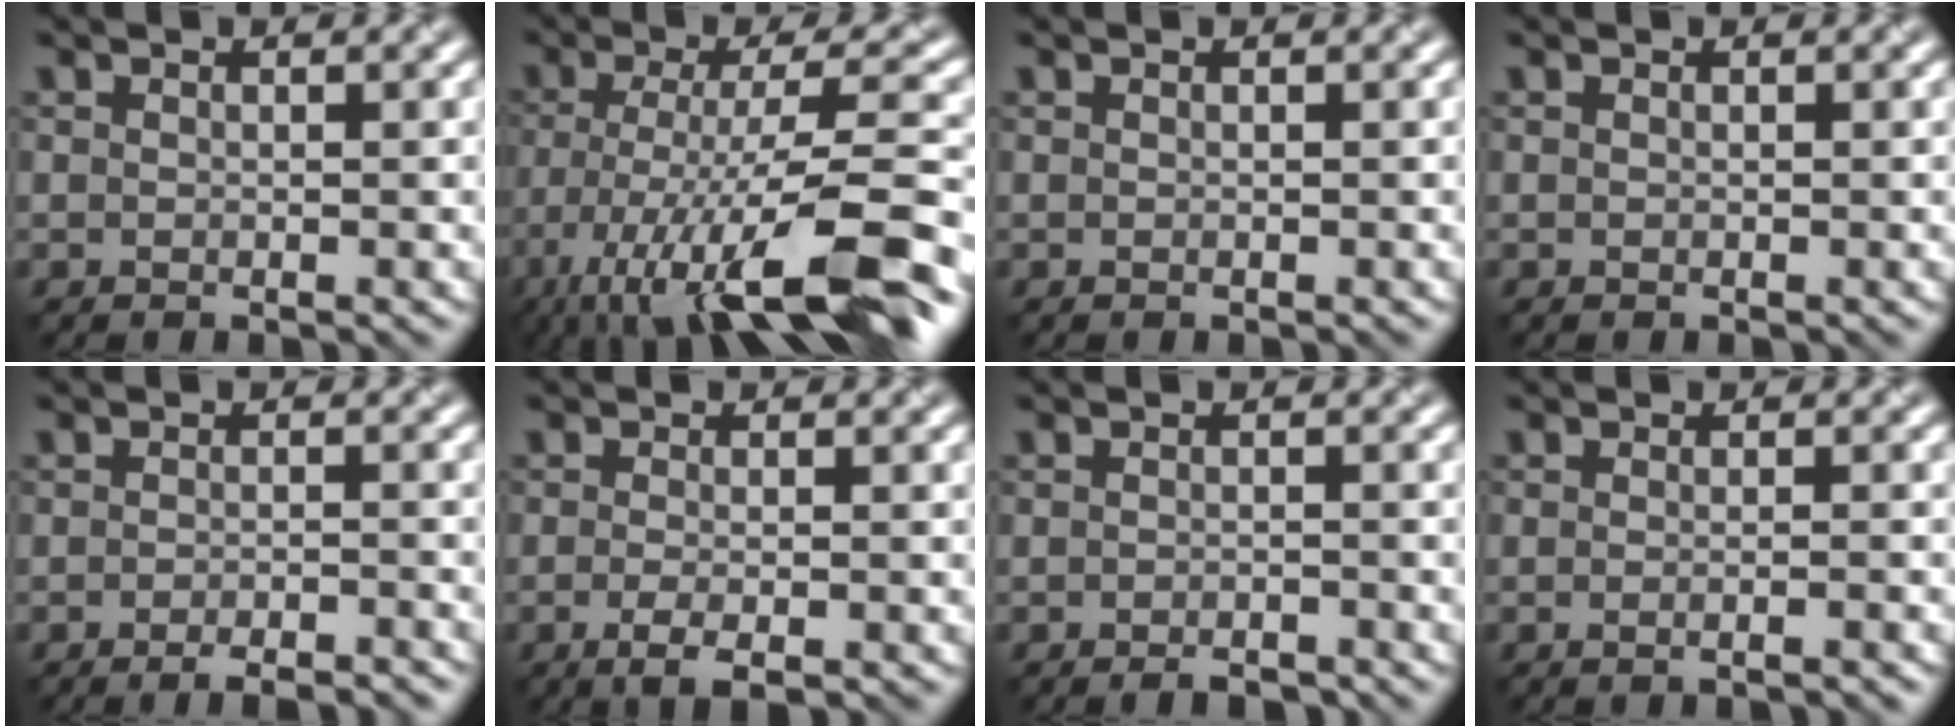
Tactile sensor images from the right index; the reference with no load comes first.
{"total": 13.4, "force": [-7.2, 3.7, 10.8], "torque": [-0.184, -0.003, -0.115]}
{"total": 0.0}
{"total": 0.0}
{"total": 3.0, "force": [-2.3, 0.6, 1.8], "torque": [-0.022, 0.006, -0.036]}
{"total": 2.3, "force": [-1.0, 0.6, 2.0], "torque": [-0.038, -0.006, -0.020]}
{"total": 1.6, "force": [-1.3, 0.4, 0.8], "torque": [-0.007, -0.002, -0.019]}
{"total": 2.0, "force": [-0.3, 0.9, 1.8], "torque": [0.000, -0.009, -0.018]}